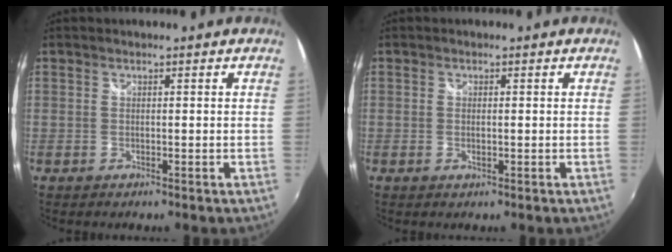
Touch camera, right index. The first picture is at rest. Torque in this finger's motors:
{"motor_torque": [-0.20, -0.07, 0.01, 0.00]}